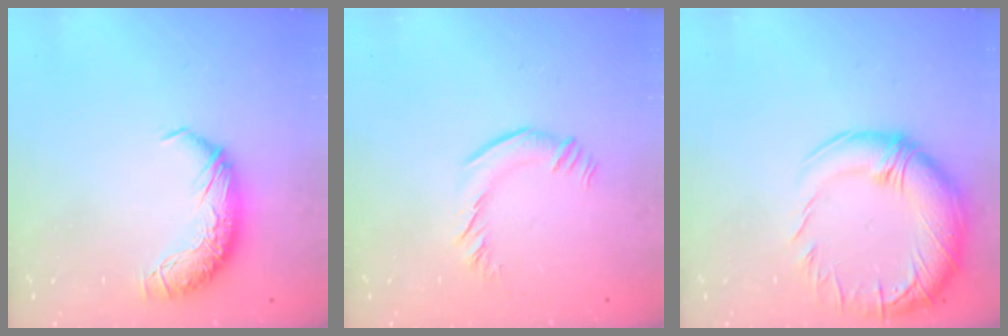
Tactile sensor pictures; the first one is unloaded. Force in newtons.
{"total": 2.5, "press": 2.3, "slide": 0.9}
{"total": 6.0, "press": 4.5, "slide": 4.0}